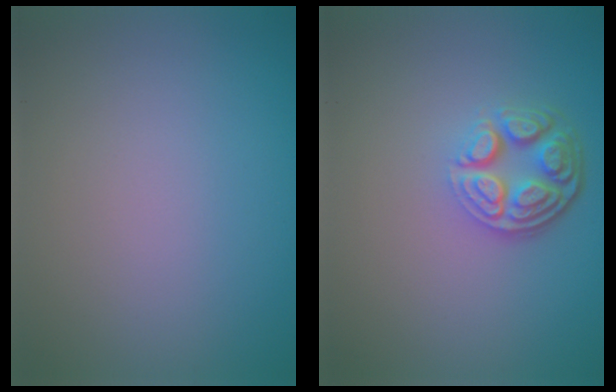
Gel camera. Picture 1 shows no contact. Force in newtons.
{"total": 4.5, "press": 3.4, "slide": 3.0}